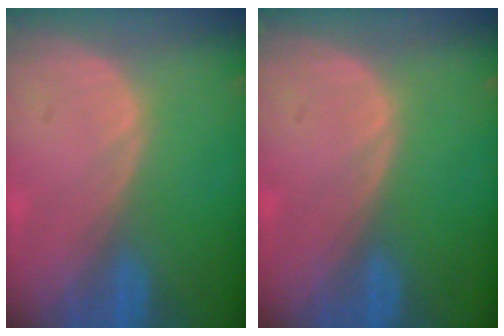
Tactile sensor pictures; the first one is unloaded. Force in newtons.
{"total": 0.0}